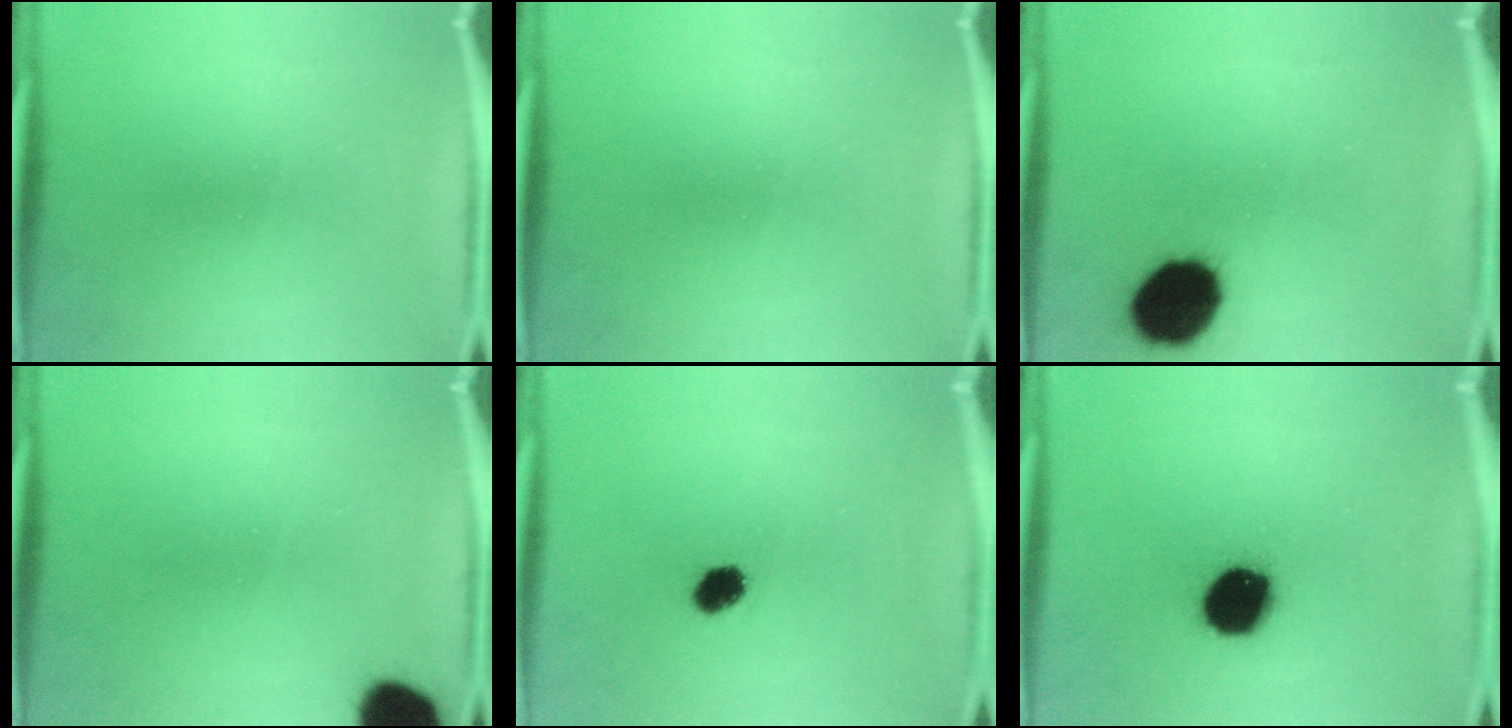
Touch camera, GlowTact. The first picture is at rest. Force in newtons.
{"total": 0.0}
{"total": 15.4}
{"total": 10.5}
{"total": 2.6}
{"total": 14.4}